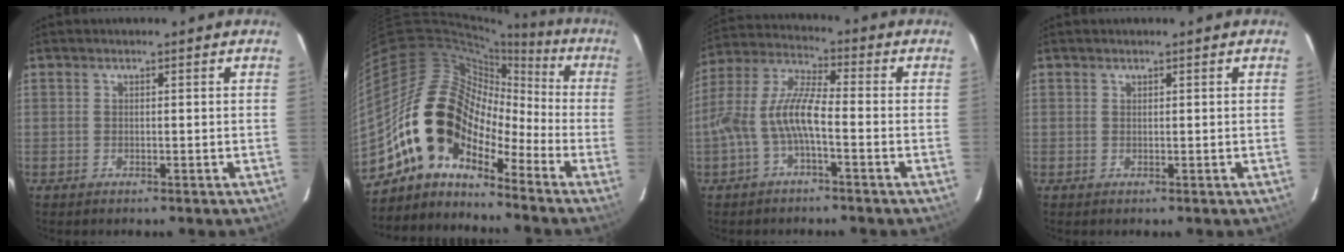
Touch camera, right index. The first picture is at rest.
{"total": 14.6, "force": [-8.8, 8.7, 7.8], "torque": [-0.130, 0.015, -0.181]}
{"total": 9.3, "force": [-3.0, 2.5, 8.5], "torque": [-0.193, 0.012, -0.056]}
{"total": 0.0}